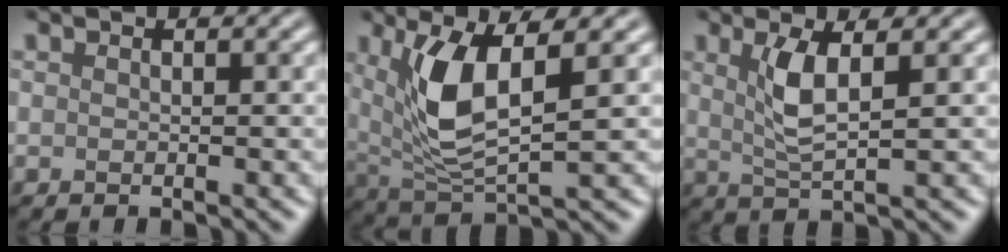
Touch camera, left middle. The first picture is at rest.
{"total": 6.1, "force": [1.6, 2.1, 5.4], "torque": [-0.123, -0.012, 0.045]}
{"total": 3.0, "force": [0.7, 0.6, 2.9], "torque": [-0.066, -0.005, 0.024]}